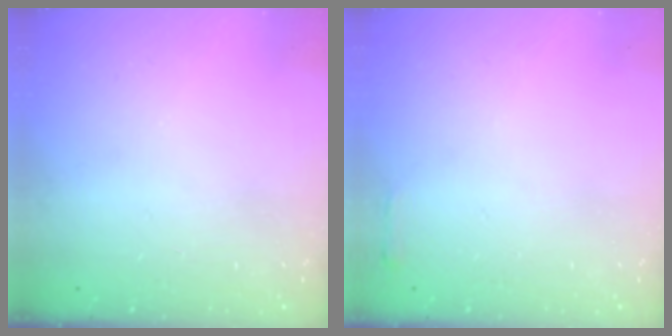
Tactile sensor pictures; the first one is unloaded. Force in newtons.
{"total": 2.1, "press": 2.0, "slide": 0.5}